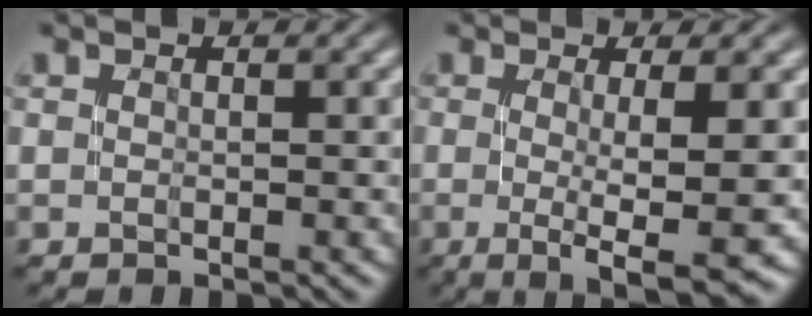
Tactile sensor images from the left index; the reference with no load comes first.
{"total": 6.3, "force": [-0.9, 0.9, 6.1], "torque": [-0.091, -0.011, -0.013]}